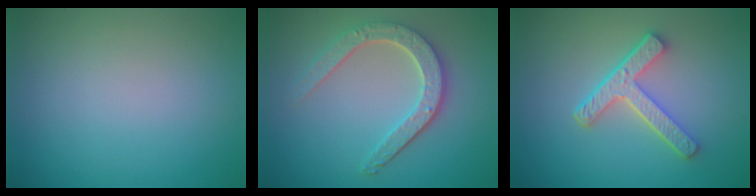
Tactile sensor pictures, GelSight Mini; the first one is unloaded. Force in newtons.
{"total": 4.5, "press": 3.5, "slide": 2.7}
{"total": 4.2, "press": 3.3, "slide": 2.5}